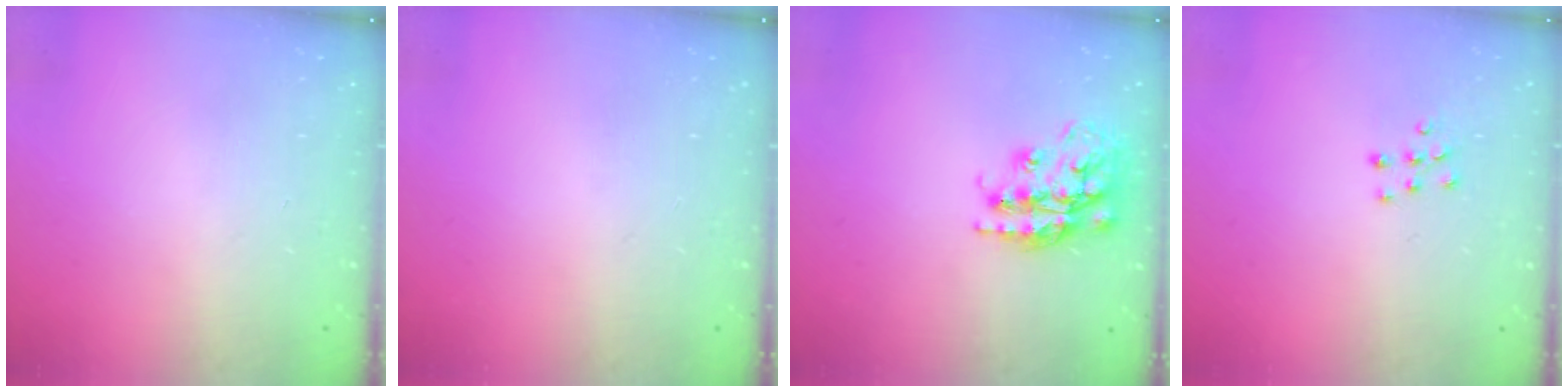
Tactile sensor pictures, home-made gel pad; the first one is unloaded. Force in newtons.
{"total": 0.0}
{"total": 17.3, "press": 17.3, "slide": 1.0}
{"total": 6.8, "press": 6.8, "slide": 0.4}